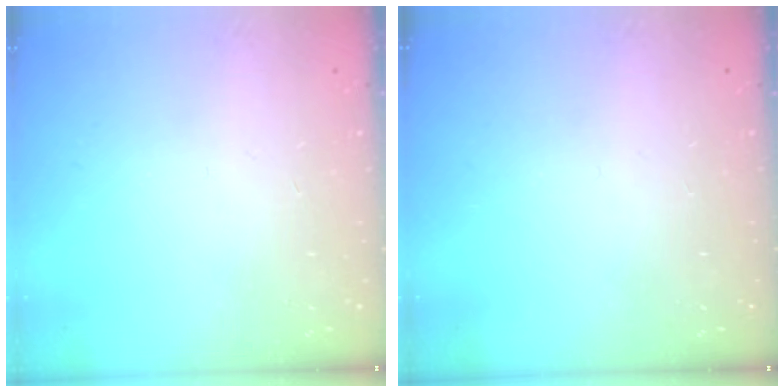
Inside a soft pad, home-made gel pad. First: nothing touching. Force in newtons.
{"total": 0.0}